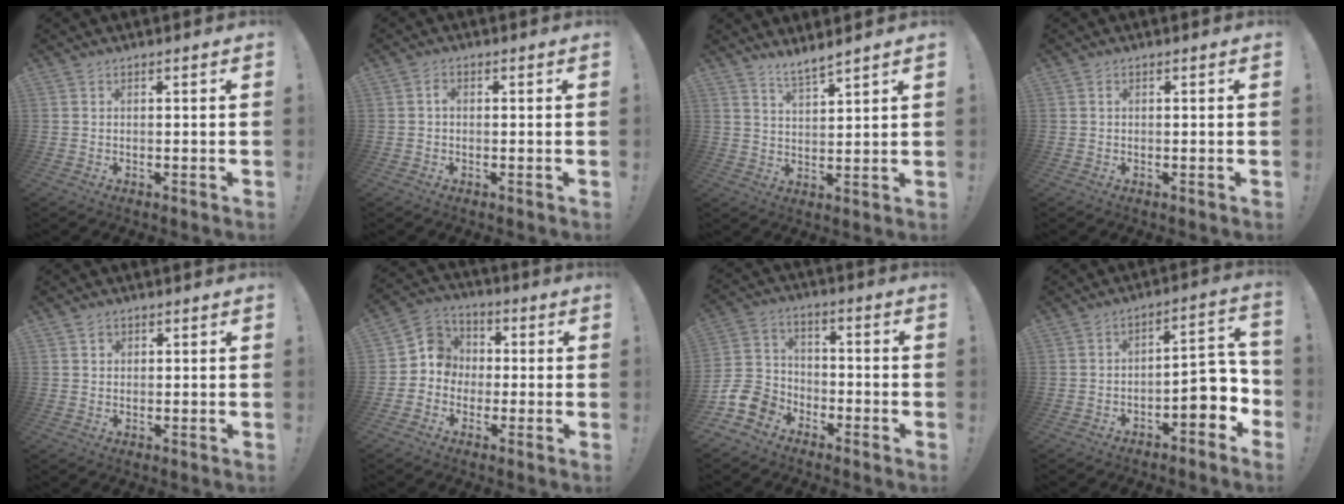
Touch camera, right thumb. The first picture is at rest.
{"total": 1.2, "force": [-0.3, 0.8, 0.8], "torque": [-0.016, 0.005, -0.008]}
{"total": 5.1, "force": [4.8, 0.4, 1.9], "torque": [-0.037, -0.031, 0.084]}
{"total": 0.0}
{"total": 1.2, "force": [0.6, 1.0, 0.3], "torque": [0.010, -0.006, 0.007]}
{"total": 8.5, "force": [-1.2, 8.1, 2.4], "torque": [-0.035, 0.017, -0.016]}
{"total": 11.7, "force": [-7.7, 8.0, 3.7], "torque": [-0.081, 0.056, -0.137]}
{"total": 10.0, "force": [-3.6, 4.7, 8.0], "torque": [-0.085, 0.009, -0.061]}